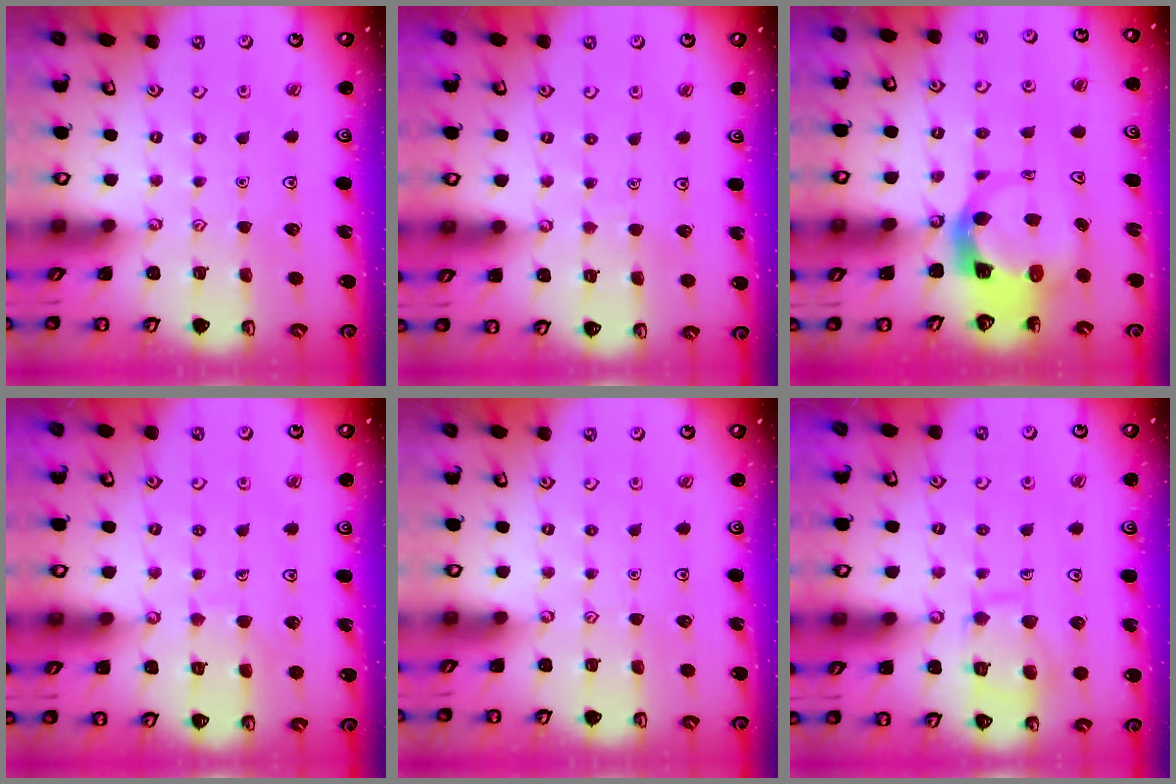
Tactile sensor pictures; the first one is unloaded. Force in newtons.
{"total": 1.7, "press": 1.7, "slide": 0.1}
{"total": 5.8, "press": 5.7, "slide": 0.7}
{"total": 5.1, "press": 5.1, "slide": 0.5}
{"total": 0.0}
{"total": 10.1, "press": 10.1, "slide": 0.1}